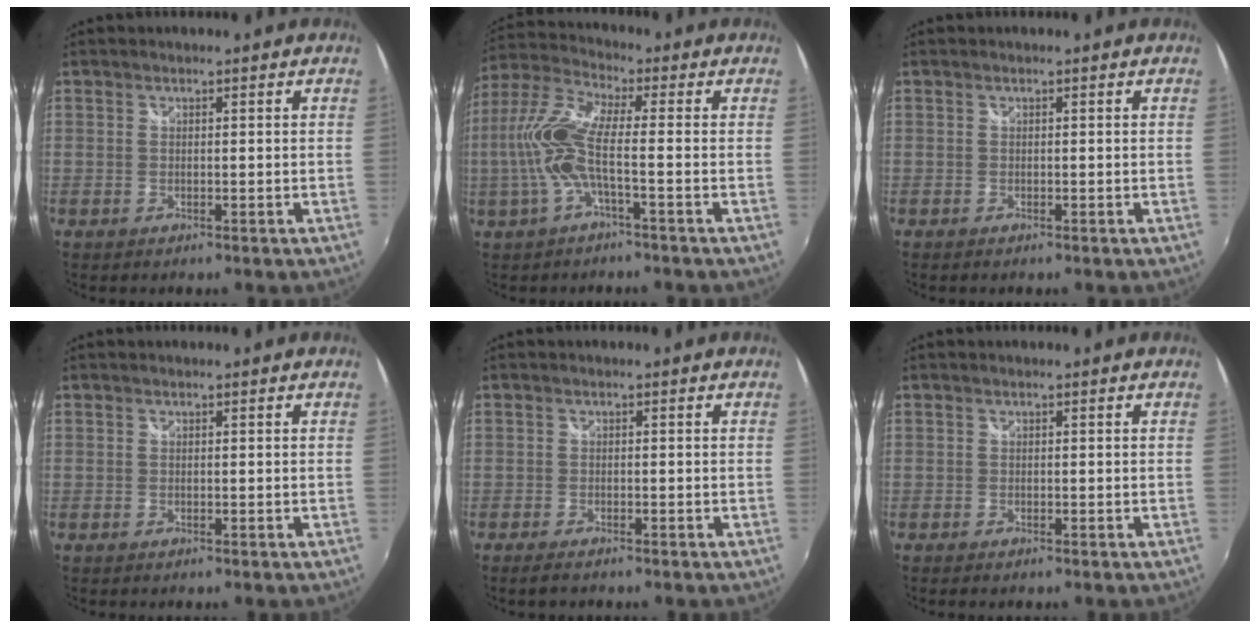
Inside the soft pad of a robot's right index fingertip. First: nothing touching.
{"total": 10.6, "force": [-1.9, 2.0, 10.2], "torque": [-0.223, 0.003, -0.038]}
{"total": 0.0}
{"total": 0.0}
{"total": 2.5, "force": [-2.1, 0.7, 1.2], "torque": [-0.029, -0.011, -0.039]}
{"total": 0.8, "force": [-0.6, 0.3, 0.3], "torque": [-0.009, -0.005, -0.013]}